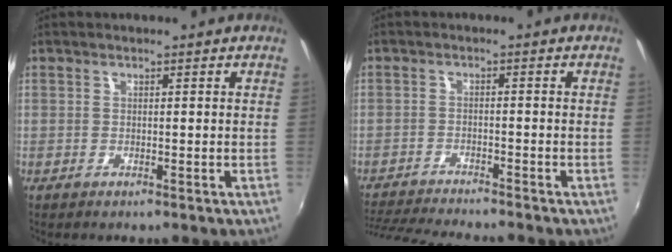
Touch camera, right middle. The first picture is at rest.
{"total": 10.3, "force": [-9.6, 0.3, 3.7], "torque": [-0.096, -0.022, -0.163]}